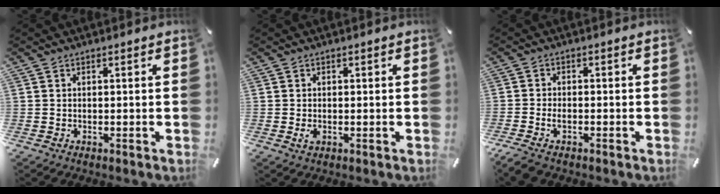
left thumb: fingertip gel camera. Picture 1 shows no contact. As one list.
[{"total": 1.4, "force": [-0.3, 1.0, 1.0], "torque": [-0.019, 0.001, -0.005]}, {"total": 2.8, "force": [-1.5, 1.6, 1.8], "torque": [-0.046, 0.003, -0.032]}]